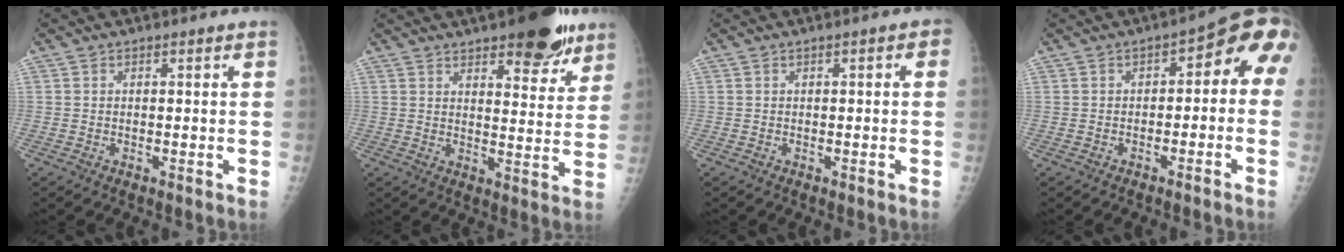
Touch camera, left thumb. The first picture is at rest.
{"total": 13.1, "force": [8.7, 4.9, 8.4], "torque": [-0.066, -0.043, 0.118]}
{"total": 1.6, "force": [0.2, 0.7, 1.4], "torque": [-0.010, 0.006, -0.003]}
{"total": 8.0, "force": [-1.5, 4.5, 6.4], "torque": [-0.049, 0.048, -0.030]}